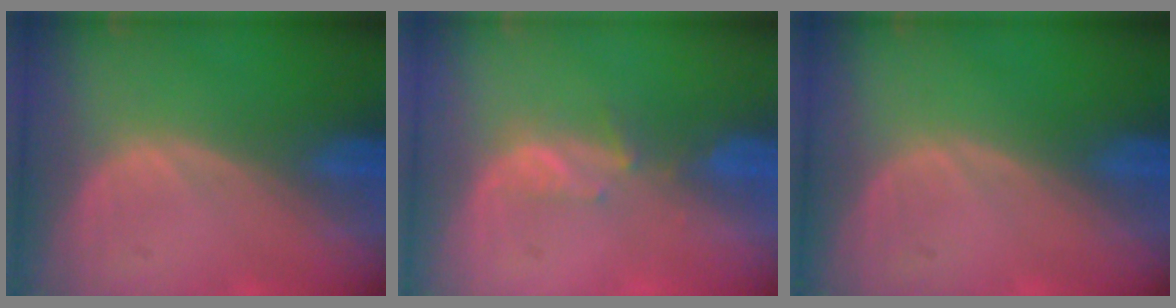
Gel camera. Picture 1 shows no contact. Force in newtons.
{"total": 2.3, "press": 2.1, "slide": 0.8}
{"total": 0.0}